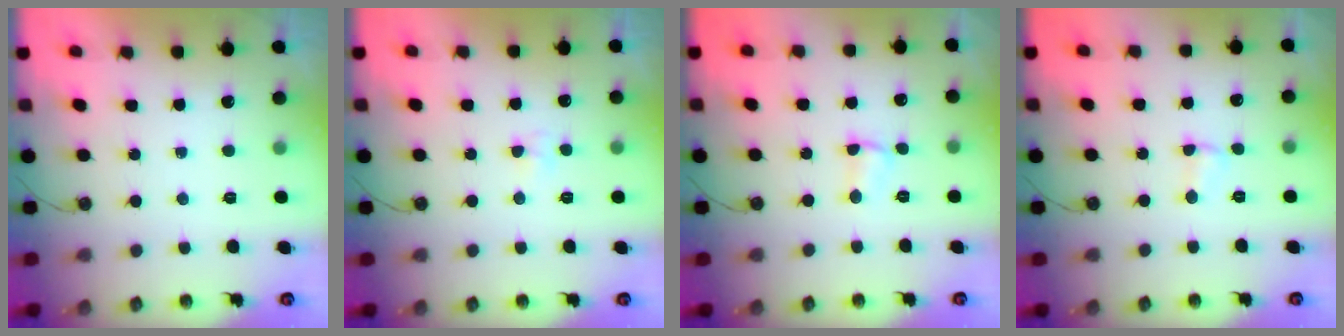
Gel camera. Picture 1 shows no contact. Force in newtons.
{"total": 2.9, "press": 2.8, "slide": 0.5}
{"total": 4.1, "press": 4.1, "slide": 0.5}
{"total": 2.8, "press": 2.8, "slide": 0.3}